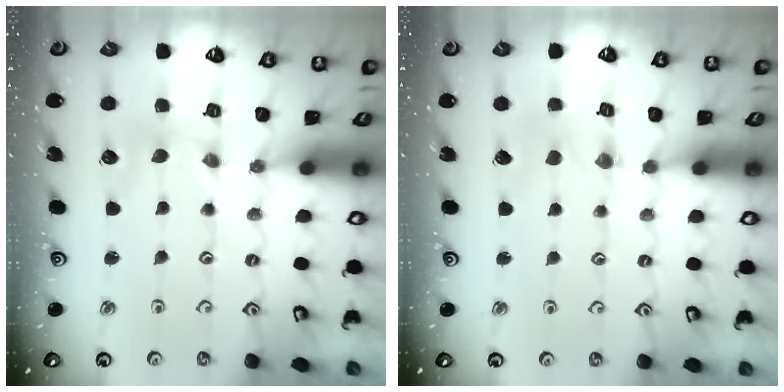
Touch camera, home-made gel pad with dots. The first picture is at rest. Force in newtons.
{"total": 0.7, "press": 0.7, "slide": 0.2}